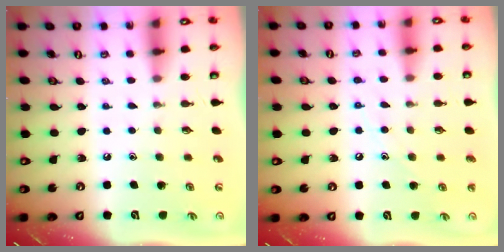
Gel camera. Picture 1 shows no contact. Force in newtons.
{"total": 7.3, "press": 7.3, "slide": 0.4}